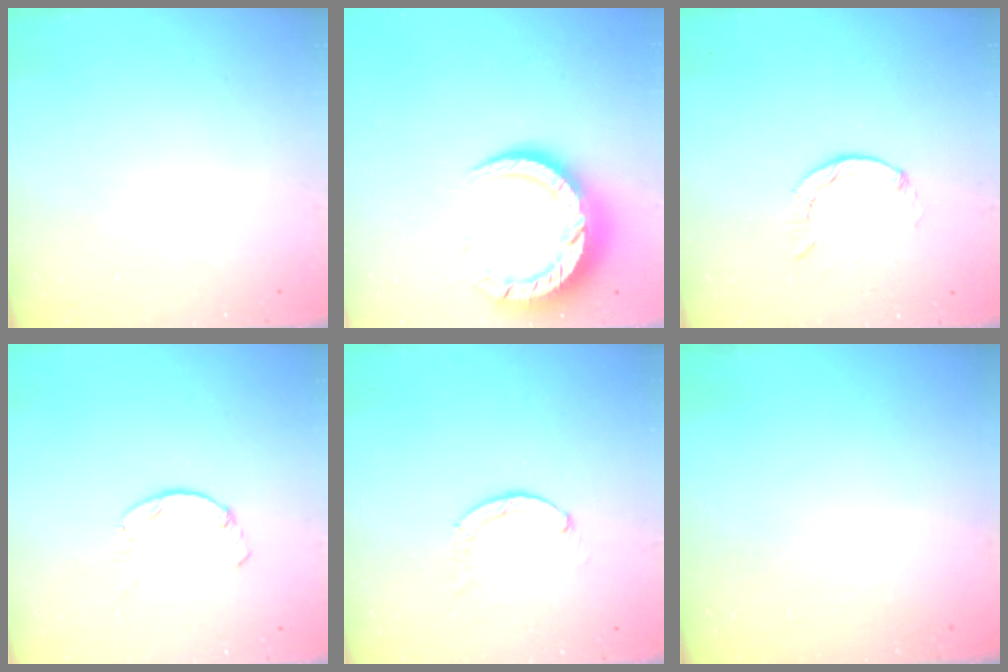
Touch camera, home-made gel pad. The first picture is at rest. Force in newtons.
{"total": 12.7, "press": 12.7, "slide": 0.8}
{"total": 1.0, "press": 0.9, "slide": 0.3}
{"total": 1.7, "press": 1.7, "slide": 0.3}
{"total": 2.8, "press": 2.8, "slide": 0.5}
{"total": 0.0}